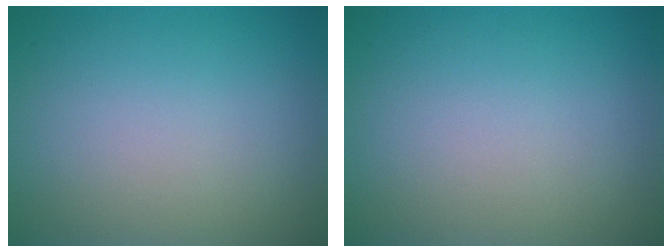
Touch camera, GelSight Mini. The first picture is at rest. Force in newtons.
{"total": 0.0}